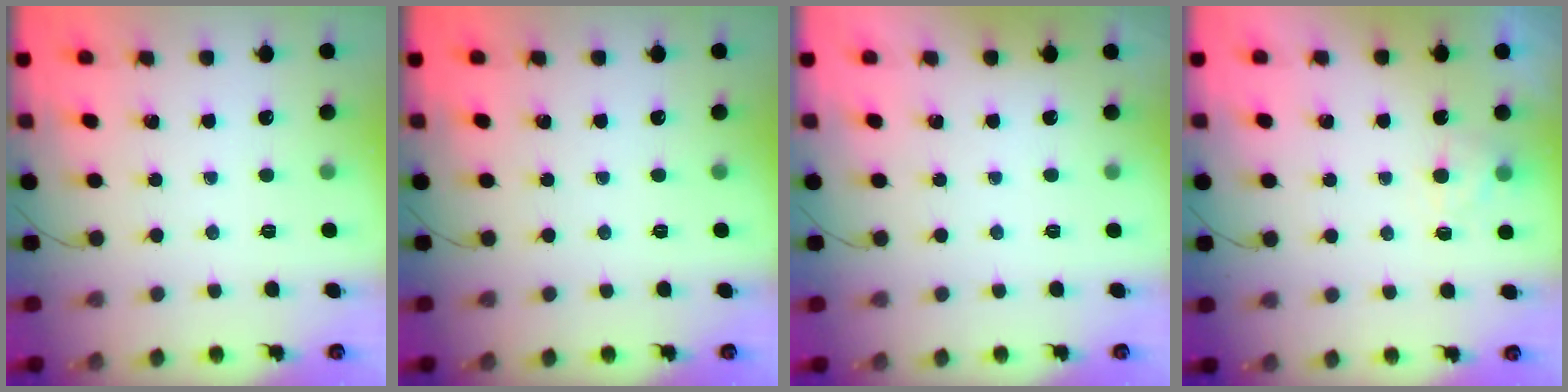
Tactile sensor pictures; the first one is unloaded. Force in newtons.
{"total": 0.0}
{"total": 1.9, "press": 1.9, "slide": 0.3}
{"total": 2.9, "press": 2.5, "slide": 1.5}